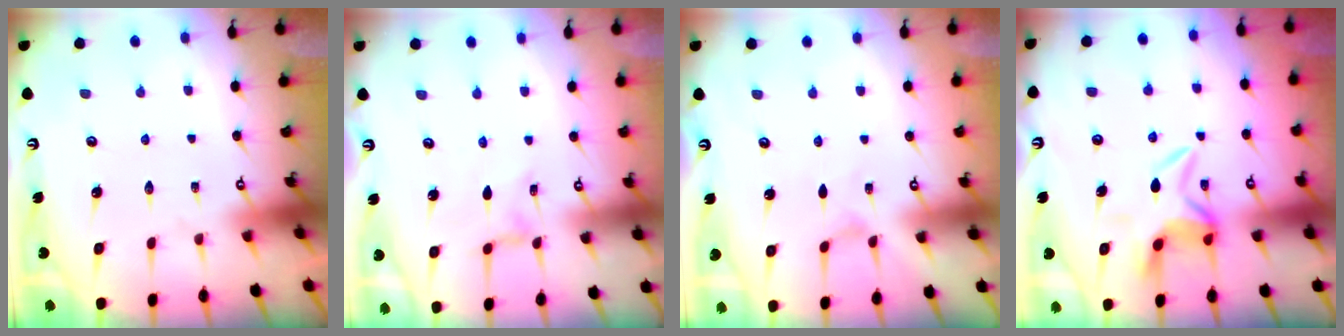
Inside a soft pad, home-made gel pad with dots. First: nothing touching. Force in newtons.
{"total": 0.0}
{"total": 0.0}
{"total": 8.8, "press": 8.7, "slide": 1.2}